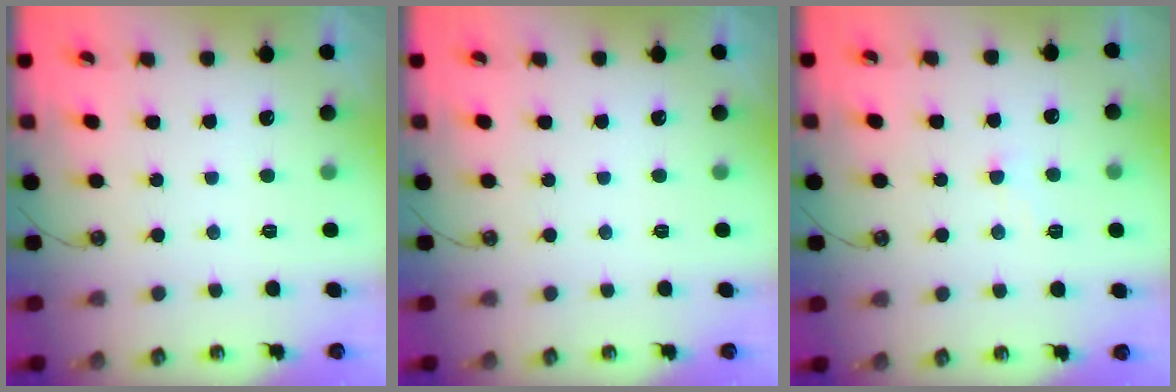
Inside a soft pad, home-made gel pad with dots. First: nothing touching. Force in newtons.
{"total": 0.0}
{"total": 2.2, "press": 2.1, "slide": 0.6}